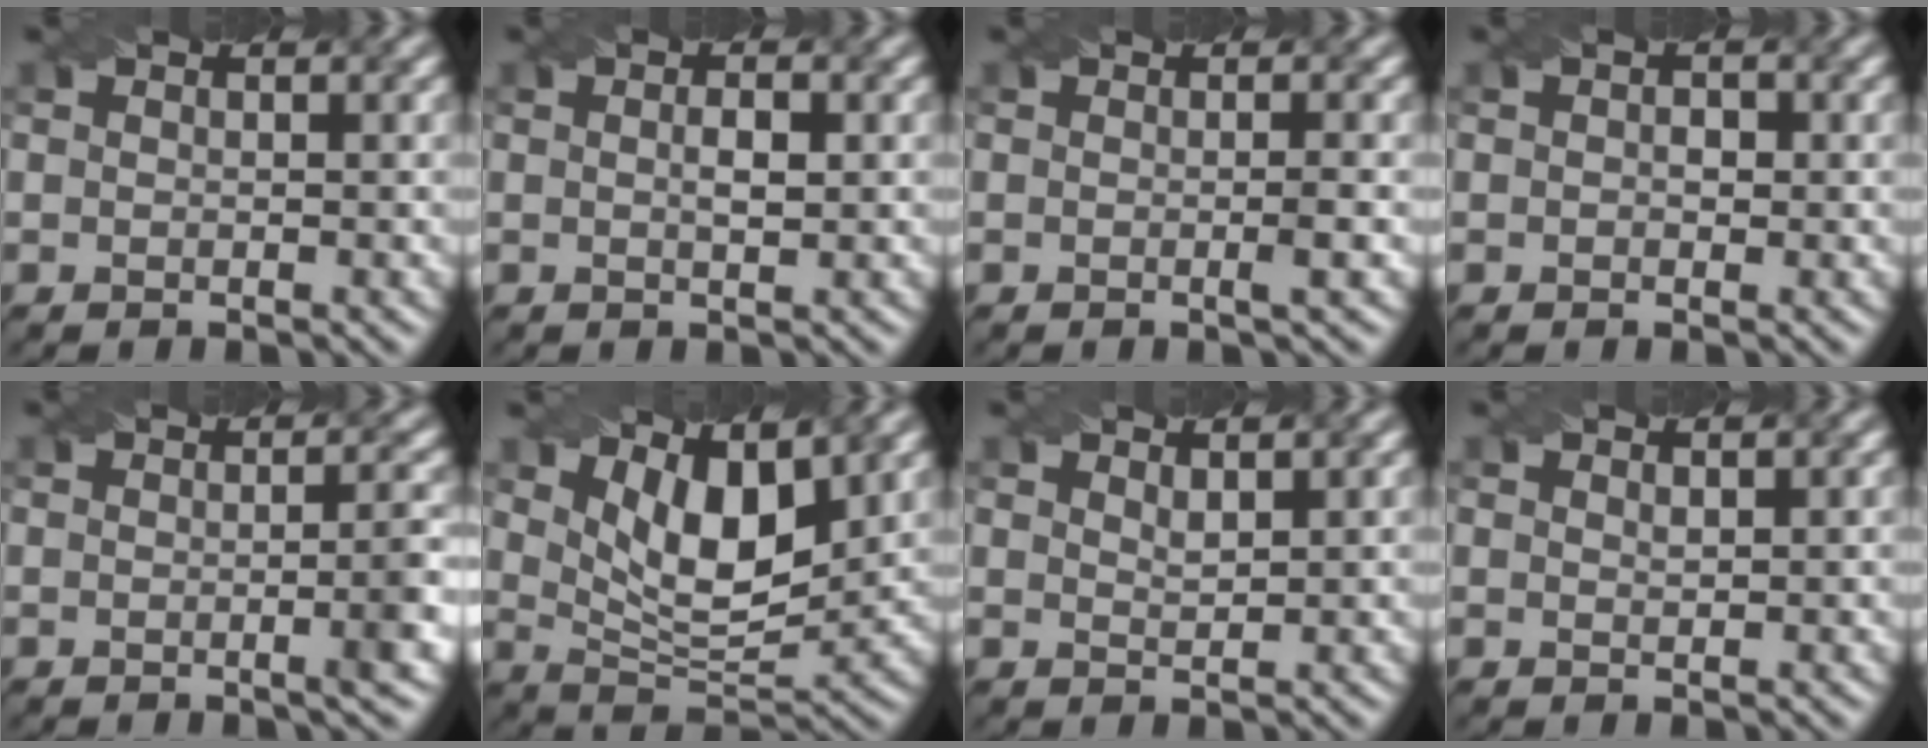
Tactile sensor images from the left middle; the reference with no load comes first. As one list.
[{"total": 1.7, "force": [0.2, 0.5, 1.6], "torque": [-0.020, -0.003, 0.002]}, {"total": 1.4, "force": [-0.4, 0.0, 1.3], "torque": [-0.020, -0.003, -0.007]}, {"total": 1.0, "force": [0.1, 0.7, 0.8], "torque": [-0.011, -0.001, -0.002]}, {"total": 3.3, "force": [-0.5, 0.6, 3.1], "torque": [-0.033, 0.002, -0.011]}, {"total": 6.8, "force": [2.9, 3.0, 5.3], "torque": [-0.101, -0.012, 0.051]}, {"total": 1.2, "force": [1.0, 0.3, 0.6], "torque": [-0.015, -0.001, 0.019]}, {"total": 0.6, "force": [0.5, 0.1, 0.3], "torque": [-0.007, -0.002, 0.011]}]